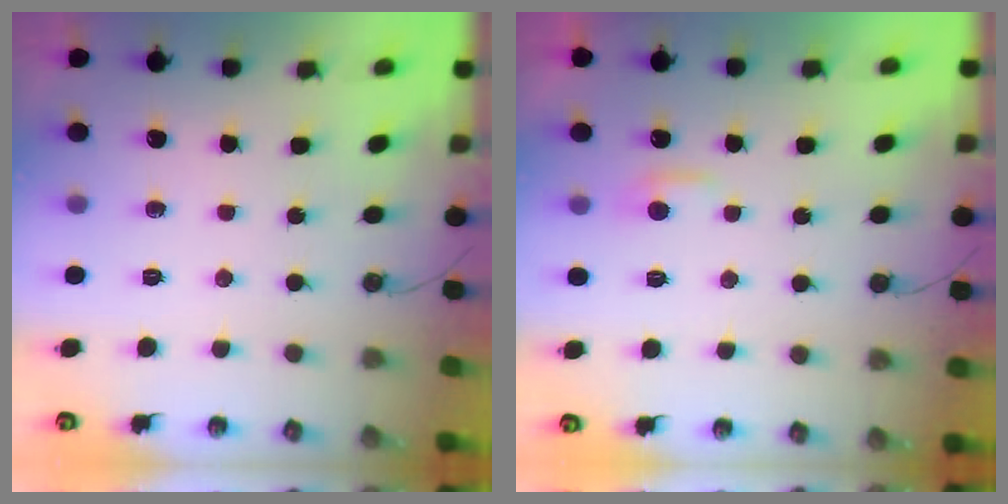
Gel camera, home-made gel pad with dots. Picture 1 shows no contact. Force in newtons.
{"total": 2.2, "press": 2.1, "slide": 0.4}